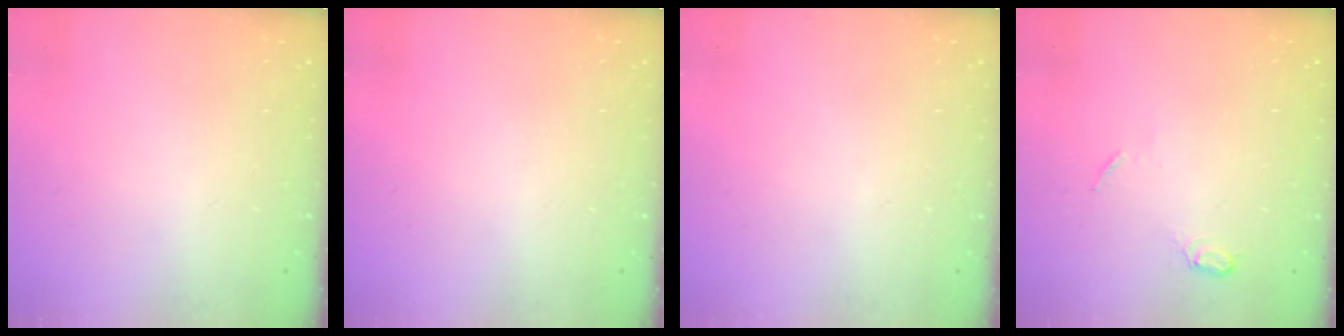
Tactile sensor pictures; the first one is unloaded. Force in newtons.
{"total": 0.0}
{"total": 0.0}
{"total": 5.3, "press": 5.3, "slide": 0.7}